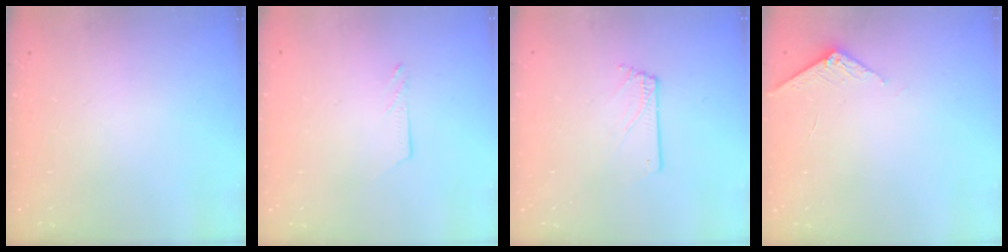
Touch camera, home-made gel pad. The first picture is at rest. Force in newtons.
{"total": 3.4, "press": 3.4, "slide": 0.4}
{"total": 1.3, "press": 1.3, "slide": 0.1}
{"total": 2.7, "press": 2.7, "slide": 0.3}